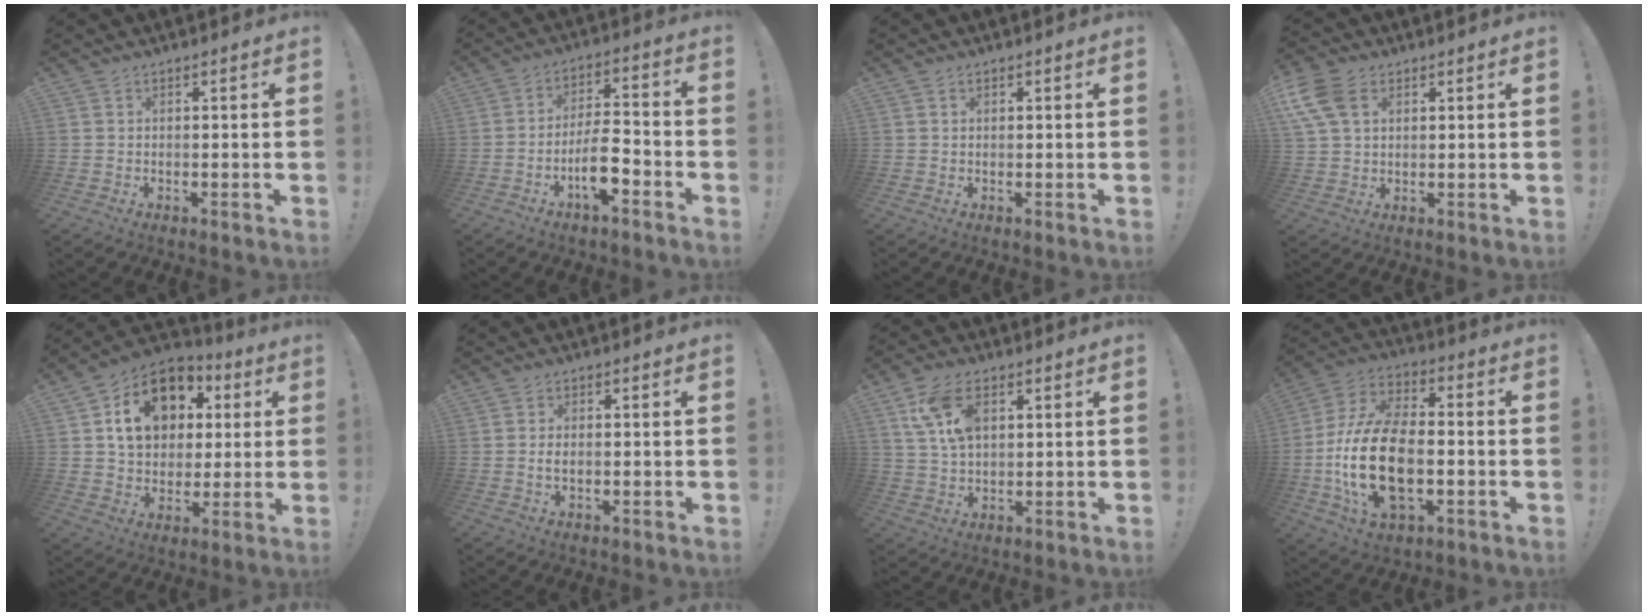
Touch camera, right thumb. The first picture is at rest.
{"total": 10.0, "force": [-4.7, 3.4, 8.1], "torque": [-0.147, 0.019, -0.083]}
{"total": 0.7, "force": [0.3, 0.5, 0.4], "torque": [-0.007, 0.002, 0.005]}
{"total": 10.4, "force": [3.7, 6.9, 6.9], "torque": [-0.134, -0.008, 0.073]}
{"total": 17.1, "force": [5.3, 13.0, 9.6], "torque": [-0.138, -0.005, 0.104]}
{"total": 1.9, "force": [-0.4, 0.7, 1.7], "torque": [-0.028, 0.002, -0.008]}
{"total": 11.3, "force": [4.3, 6.8, 7.9], "torque": [-0.154, 0.001, 0.081]}
{"total": 22.5, "force": [-4.6, 13.2, 17.7], "torque": [-0.351, 0.019, -0.068]}